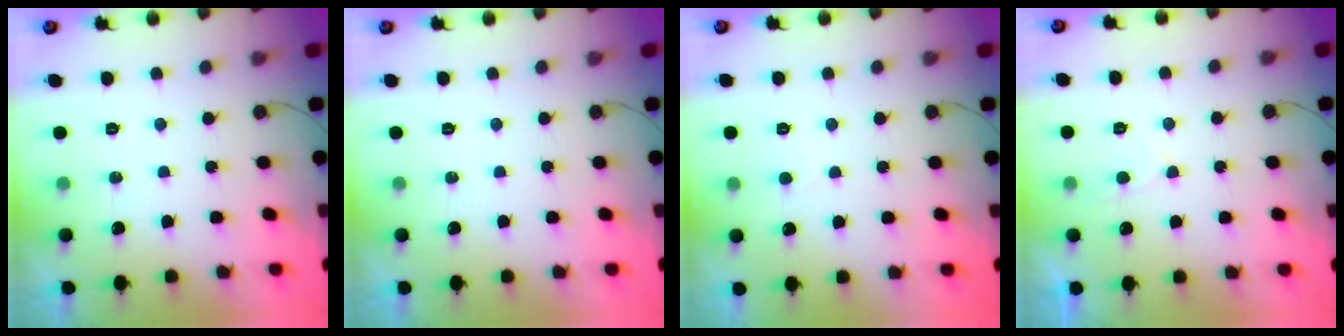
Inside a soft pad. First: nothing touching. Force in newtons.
{"total": 0.0}
{"total": 2.4, "press": 2.4, "slide": 0.2}
{"total": 2.8, "press": 2.7, "slide": 0.3}